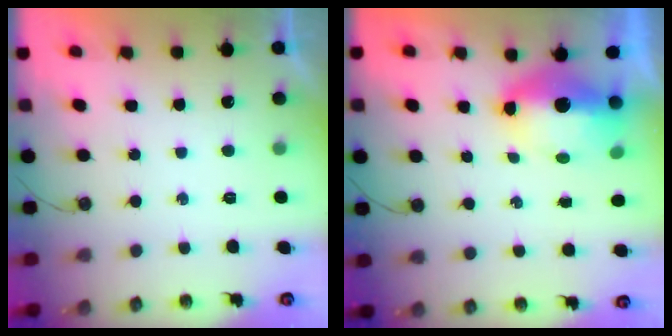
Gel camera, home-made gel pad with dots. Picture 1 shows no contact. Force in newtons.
{"total": 9.3, "press": 9.2, "slide": 1.4}